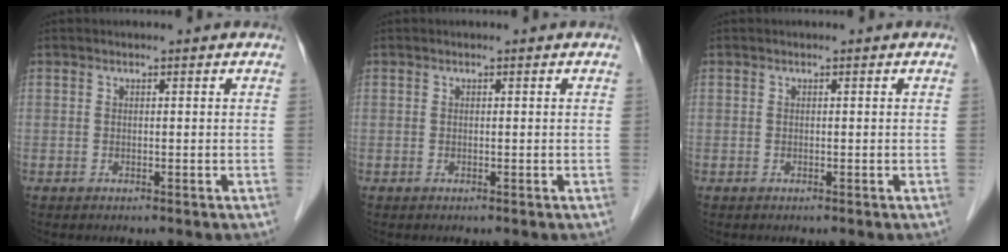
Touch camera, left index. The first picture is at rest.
{"total": 0.0}
{"total": 0.0}